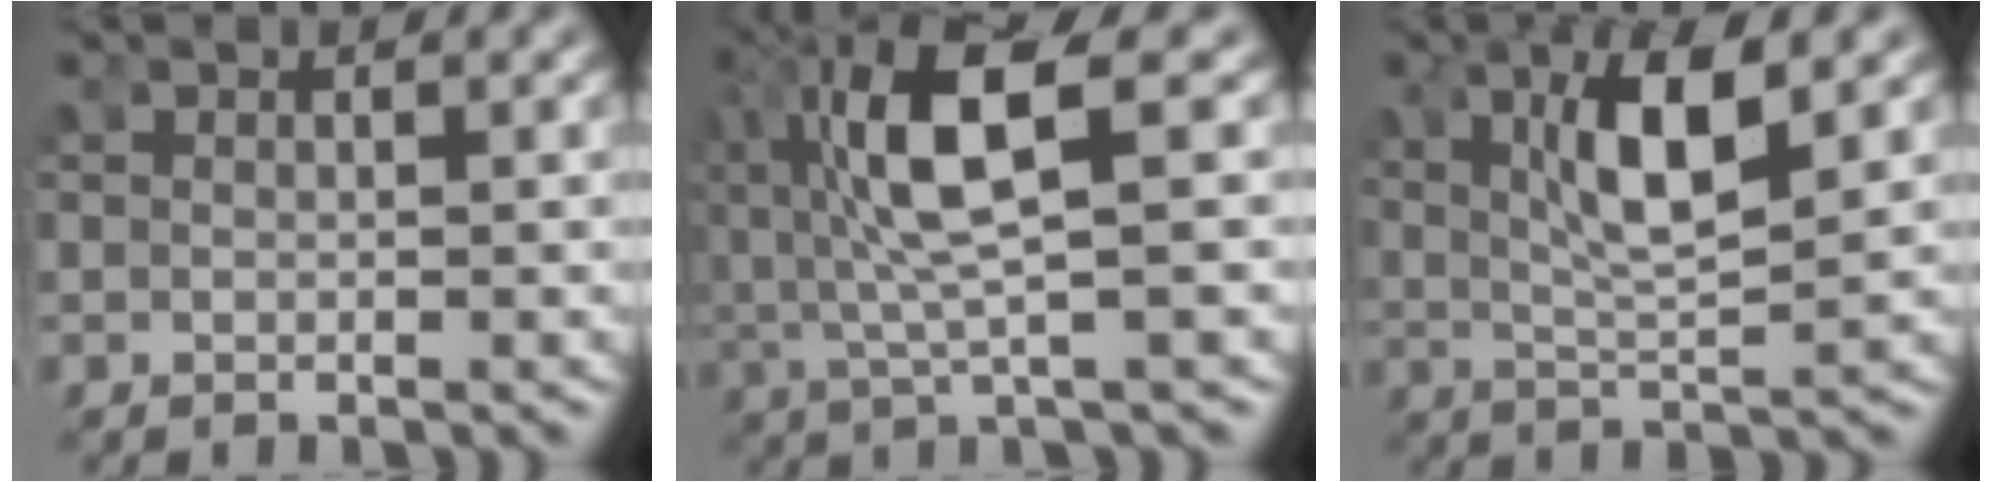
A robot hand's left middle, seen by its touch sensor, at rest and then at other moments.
{"total": 7.6, "force": [0.8, 3.2, 6.8], "torque": [-0.149, 0.000, 0.016]}
{"total": 6.0, "force": [1.7, 1.9, 5.4], "torque": [-0.101, -0.003, 0.032]}